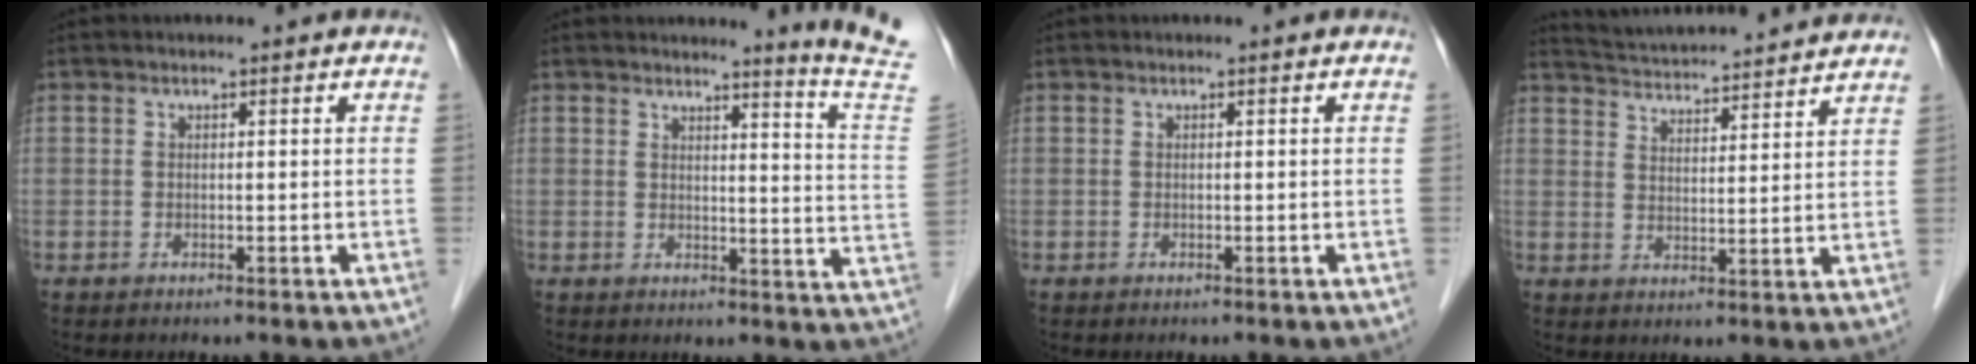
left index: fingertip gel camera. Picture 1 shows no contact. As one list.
[{"total": 9.1, "force": [8.1, -3.3, 2.4], "torque": [-0.040, -0.102, 0.080]}, {"total": 0.0}, {"total": 16.7, "force": [15.8, 1.3, 5.2], "torque": [-0.091, 0.026, 0.225]}]